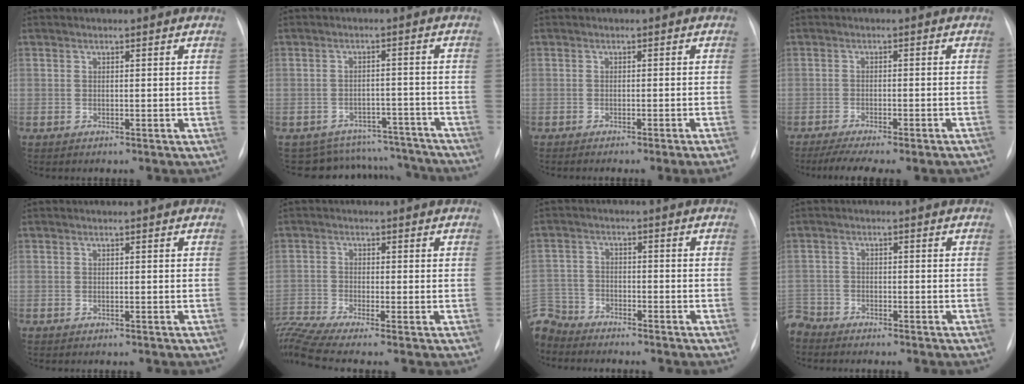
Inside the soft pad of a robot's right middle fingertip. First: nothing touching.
{"total": 11.3, "force": [-10.7, 3.6, -0.7], "torque": [0.017, 0.038, -0.129]}
{"total": 4.2, "force": [-3.2, -1.2, 2.5], "torque": [-0.020, -0.001, -0.042]}
{"total": 10.6, "force": [-9.0, 1.2, 5.5], "torque": [-0.067, -0.001, -0.125]}
{"total": 0.0}
{"total": 6.6, "force": [-5.4, -0.9, 3.7], "torque": [-0.086, -0.002, -0.104]}
{"total": 7.0, "force": [-6.7, 2.1, 0.1], "torque": [-0.001, 0.000, -0.130]}
{"total": 3.6, "force": [-3.5, 0.9, -0.1], "torque": [0.010, -0.009, -0.067]}